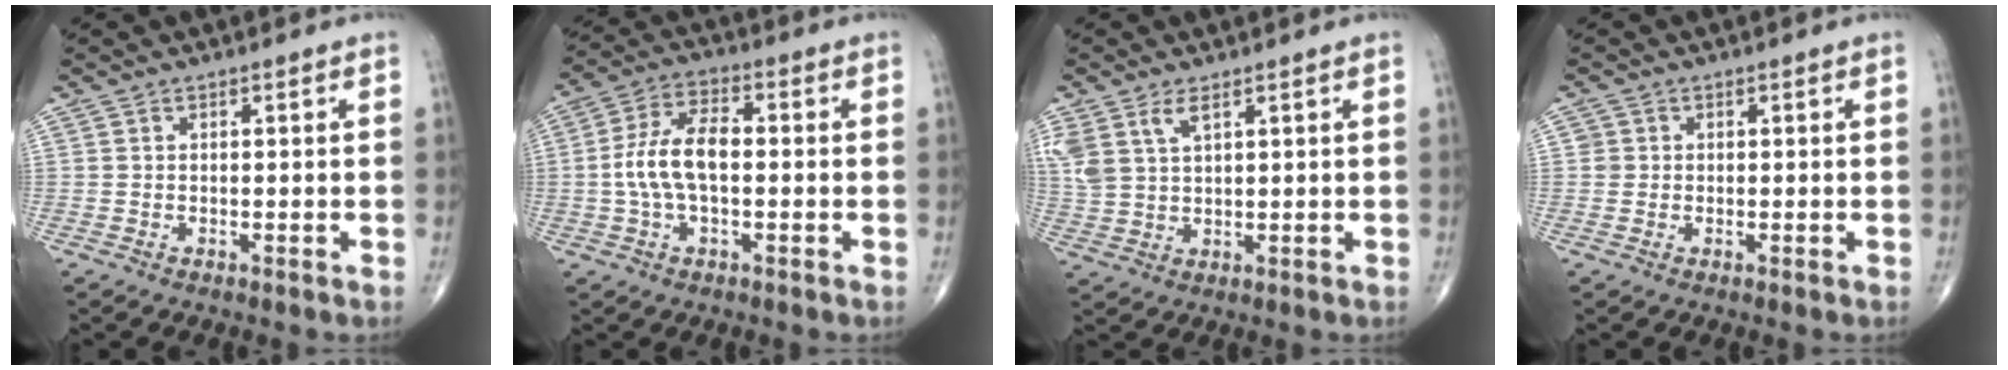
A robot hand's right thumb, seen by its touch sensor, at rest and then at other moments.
{"total": 9.9, "force": [-0.5, 5.0, 8.5], "torque": [-0.176, 0.026, -0.015]}
{"total": 6.7, "force": [3.7, 3.2, 4.6], "torque": [-0.105, -0.006, 0.082]}
{"total": 1.4, "force": [0.1, 1.3, 0.1], "torque": [0.008, 0.004, 0.000]}